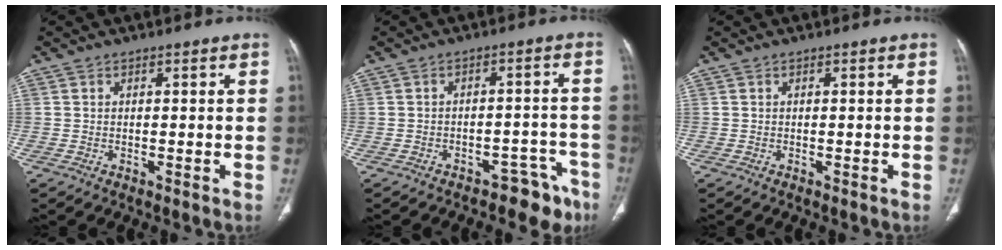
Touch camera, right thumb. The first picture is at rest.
{"total": 6.9, "force": [-5.2, 3.9, 2.3], "torque": [-0.001, 0.063, -0.069]}
{"total": 0.0}